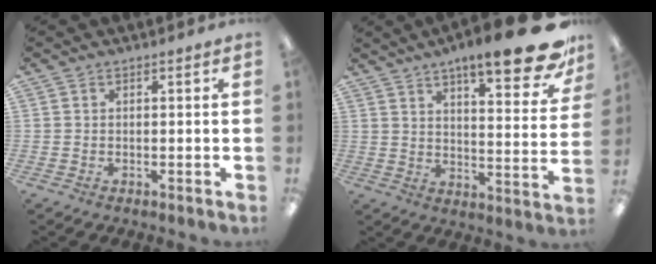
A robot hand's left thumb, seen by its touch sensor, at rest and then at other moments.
{"total": 15.4, "force": [11.4, 2.8, 9.9], "torque": [-0.138, -0.077, 0.181]}